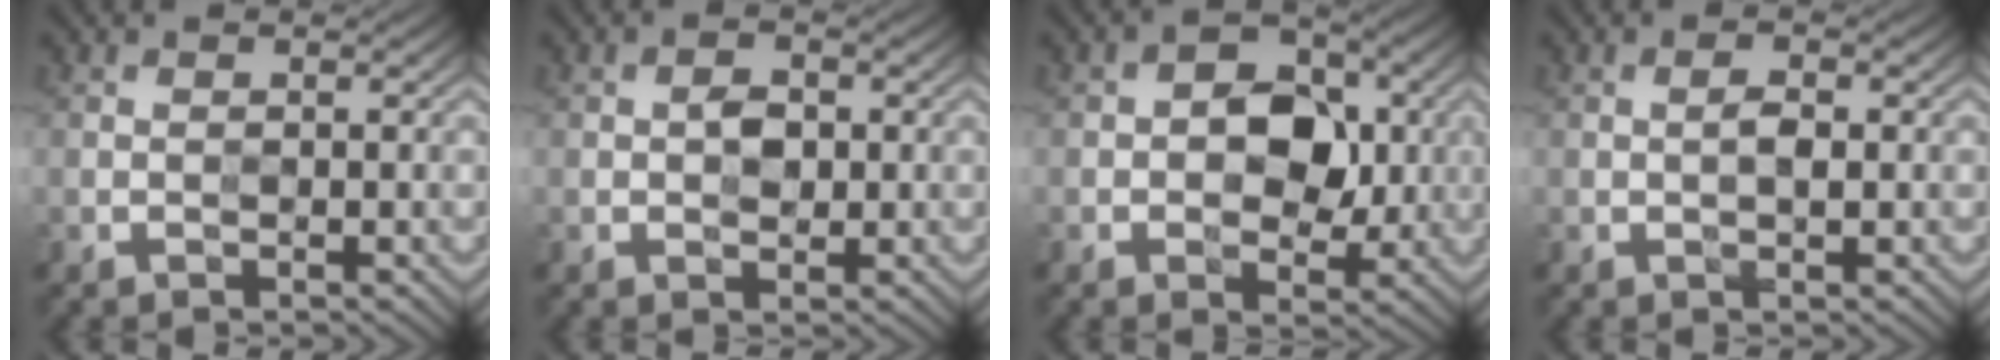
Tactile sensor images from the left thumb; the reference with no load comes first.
{"total": 2.3, "force": [0.1, 1.5, 1.7], "torque": [-0.032, 0.001, -0.001]}
{"total": 6.6, "force": [0.2, 4.4, 4.9], "torque": [-0.062, 0.005, -0.004]}
{"total": 2.0, "force": [0.0, 0.7, 1.8], "torque": [-0.035, 0.004, -0.003]}